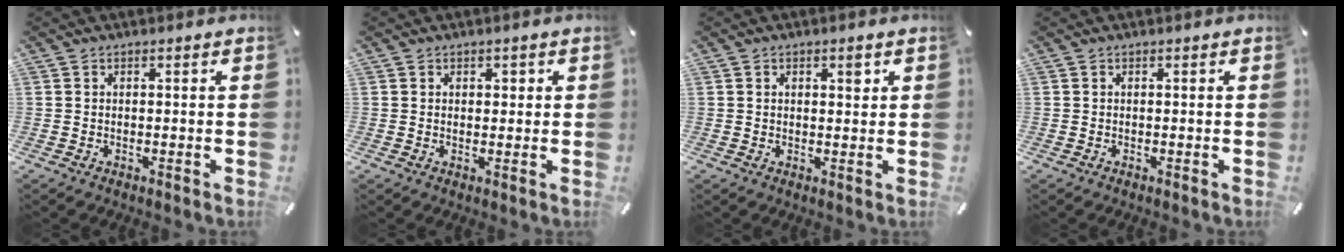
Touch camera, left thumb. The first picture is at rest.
{"total": 1.2, "force": [0.4, 1.0, 0.4], "torque": [-0.001, 0.002, 0.004]}
{"total": 2.4, "force": [1.0, 1.4, 1.7], "torque": [-0.021, -0.002, 0.013]}
{"total": 0.0}